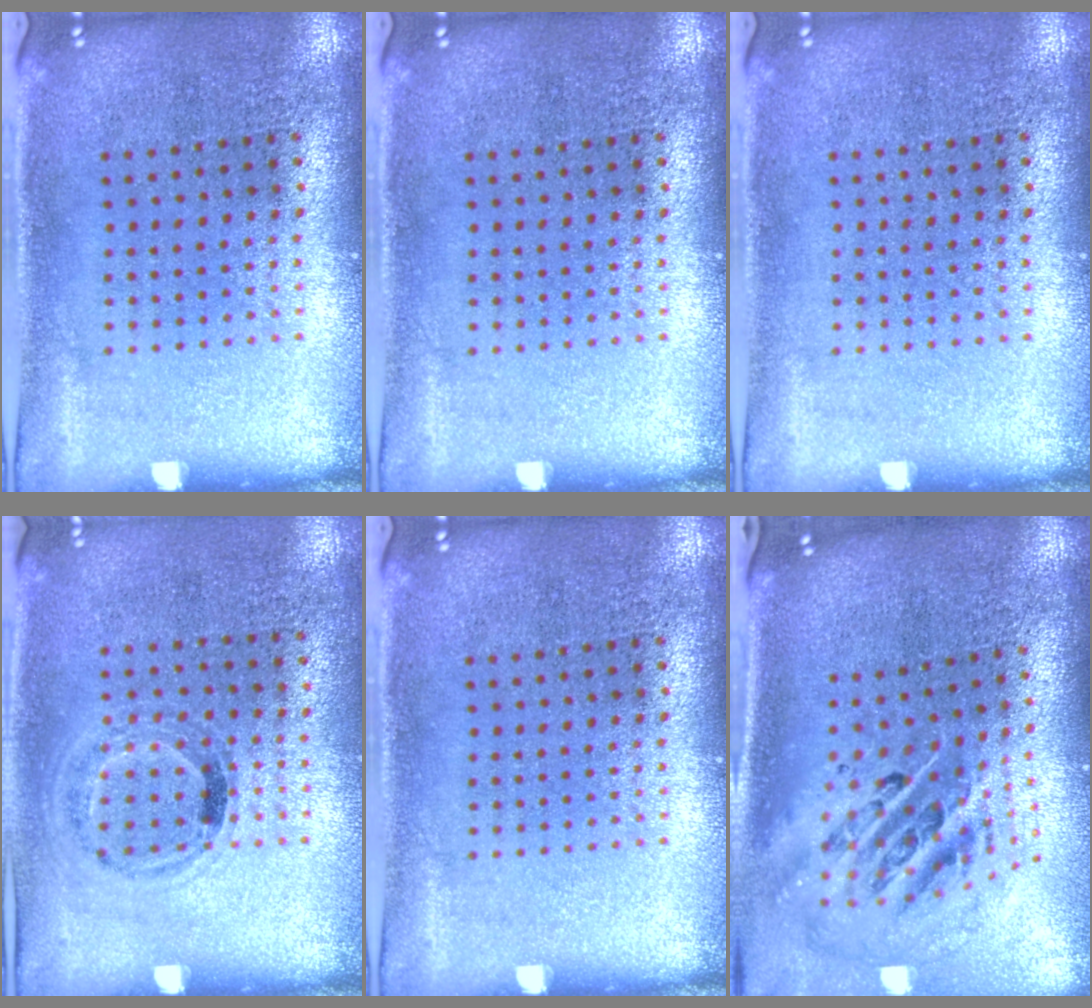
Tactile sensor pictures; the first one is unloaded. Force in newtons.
{"total": 0.0}
{"total": 0.0}
{"total": 0.9, "press": 0.7, "slide": 0.6}
{"total": 0.0}
{"total": 2.9, "press": 1.9, "slide": 2.1}